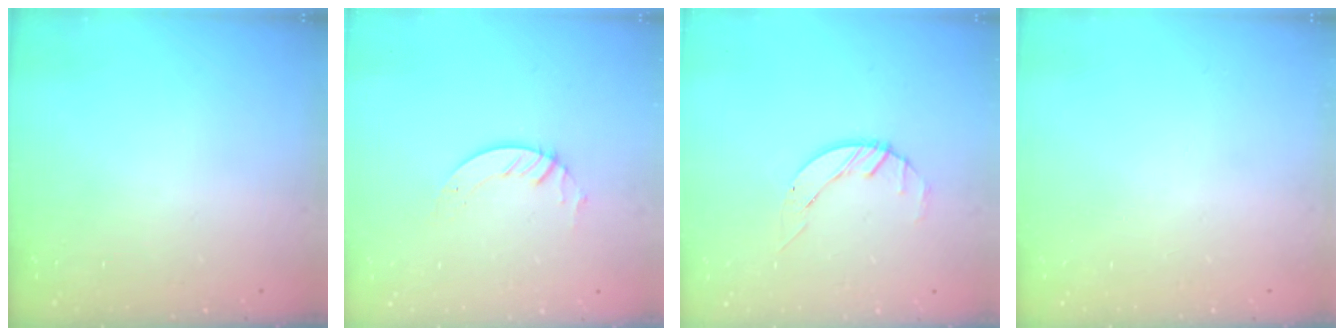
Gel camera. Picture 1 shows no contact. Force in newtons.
{"total": 2.7, "press": 2.7, "slide": 0.2}
{"total": 2.7, "press": 2.7, "slide": 0.3}
{"total": 0.0}